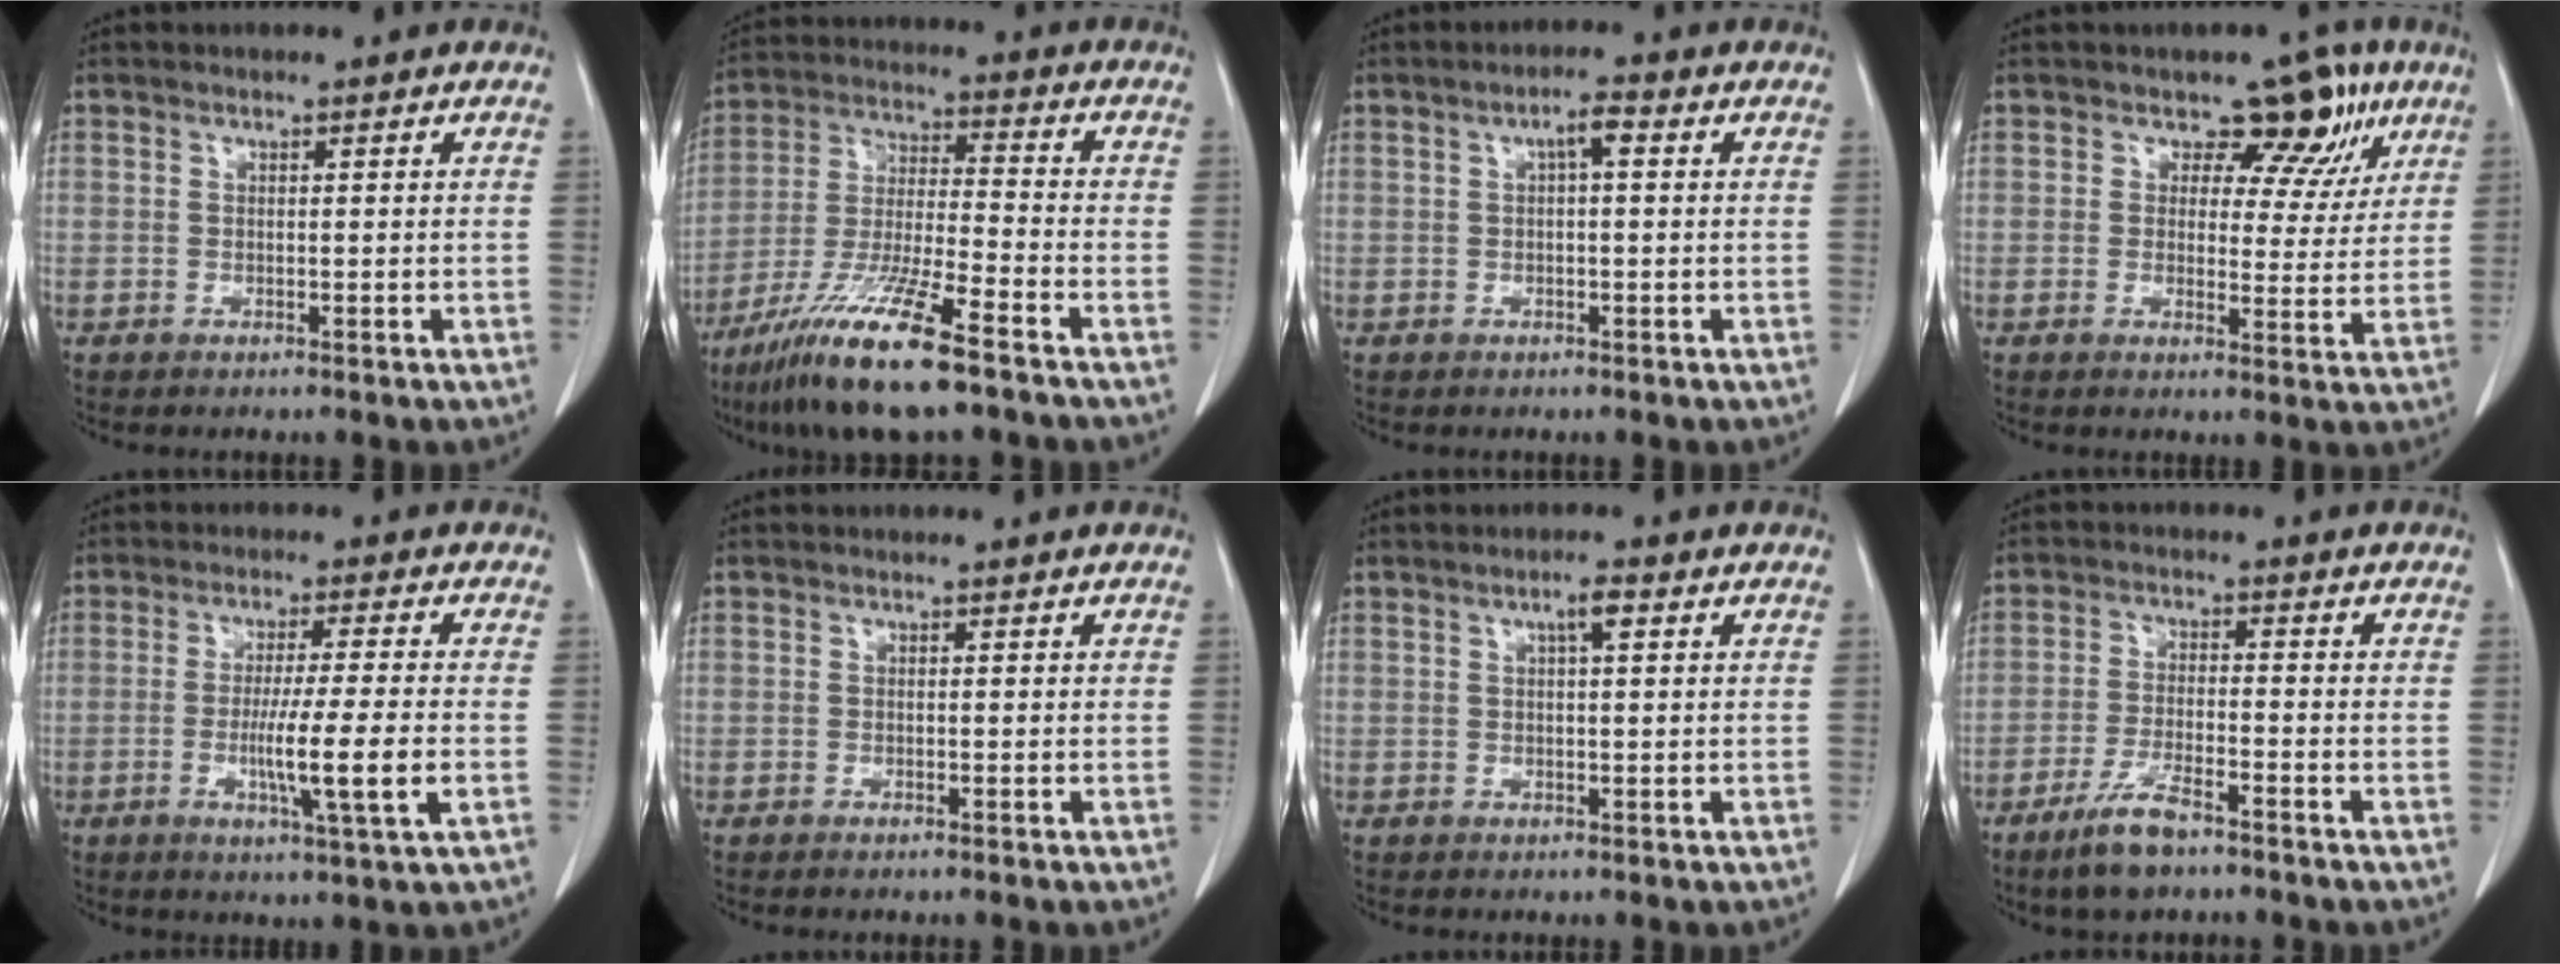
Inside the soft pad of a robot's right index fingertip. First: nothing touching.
{"total": 14.9, "force": [-9.8, 0.9, 11.2], "torque": [-0.230, -0.040, -0.183]}
{"total": 2.8, "force": [0.8, 0.6, 2.6], "torque": [-0.045, 0.011, 0.011]}
{"total": 7.7, "force": [4.5, 5.1, 3.7], "torque": [-0.019, 0.004, 0.049]}
{"total": 9.3, "force": [-2.1, -0.7, 9.0], "torque": [-0.154, -0.021, -0.039]}
{"total": 0.0}
{"total": 2.5, "force": [1.1, 0.4, 2.3], "torque": [-0.039, 0.004, 0.017]}
{"total": 6.6, "force": [-4.7, 1.2, 4.5], "torque": [-0.096, -0.010, -0.086]}